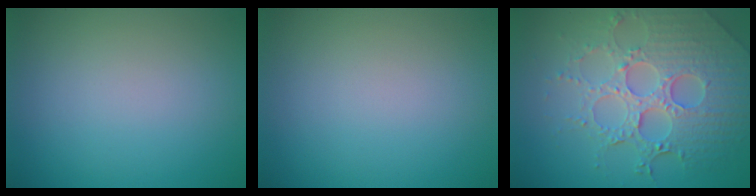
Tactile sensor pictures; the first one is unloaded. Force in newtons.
{"total": 0.0}
{"total": 8.0, "press": 5.9, "slide": 5.5}